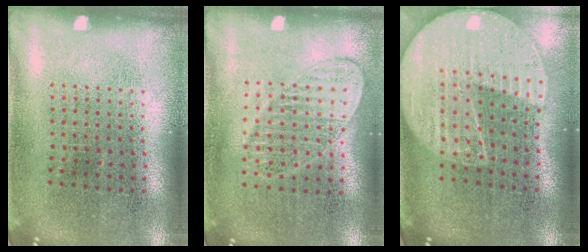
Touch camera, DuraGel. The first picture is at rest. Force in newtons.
{"total": 1.2, "press": 1.1, "slide": 0.4}
{"total": 2.2, "press": 1.9, "slide": 1.1}